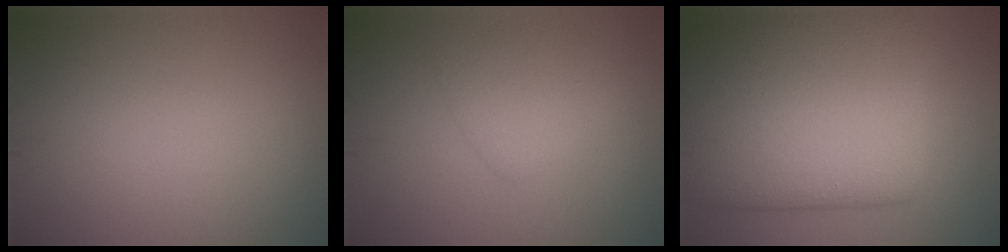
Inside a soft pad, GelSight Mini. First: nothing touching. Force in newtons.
{"total": 2.5, "press": 2.5, "slide": 0.1}
{"total": 13.8, "press": 13.8, "slide": 0.9}